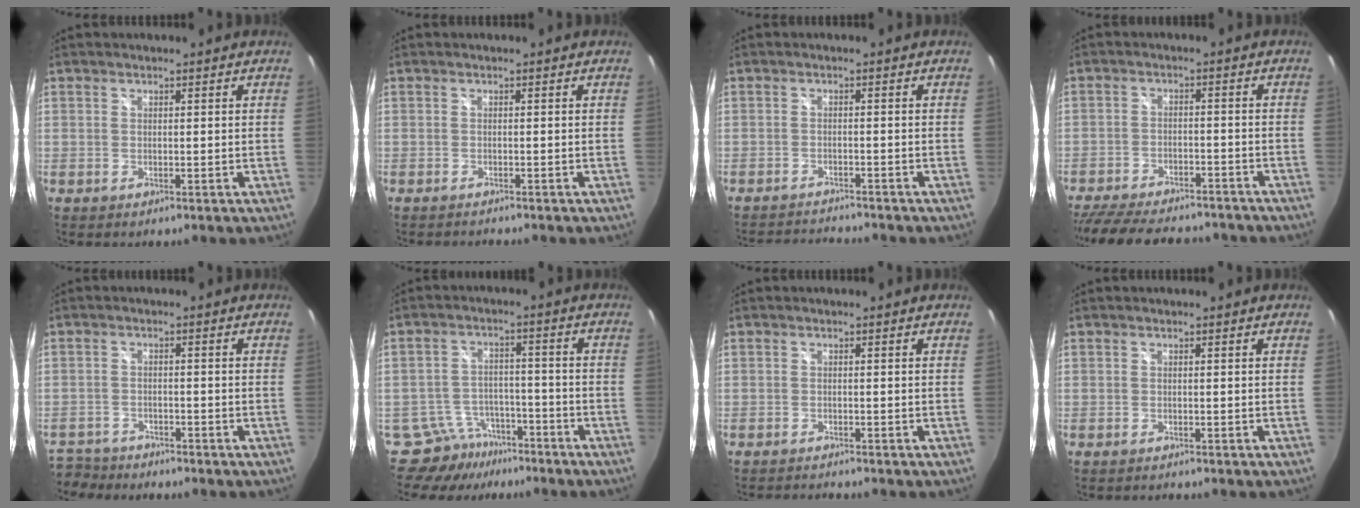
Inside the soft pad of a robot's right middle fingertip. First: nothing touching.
{"total": 2.9, "force": [-2.7, 0.0, 0.9], "torque": [-0.022, -0.021, -0.045]}
{"total": 7.6, "force": [-7.3, 0.5, 1.8], "torque": [-0.053, -0.010, -0.118]}
{"total": 18.4, "force": [-15.5, 6.1, 7.9], "torque": [-0.176, -0.004, -0.227]}
{"total": 8.7, "force": [-7.7, 3.5, 1.9], "torque": [-0.070, -0.003, -0.136]}
{"total": 9.7, "force": [-8.3, 5.0, 0.7], "torque": [-0.031, 0.025, -0.121]}
{"total": 4.6, "force": [-4.4, 0.0, 1.4], "torque": [-0.034, -0.019, -0.075]}
{"total": 2.3, "force": [-2.1, 0.2, 0.7], "torque": [-0.016, -0.018, -0.031]}